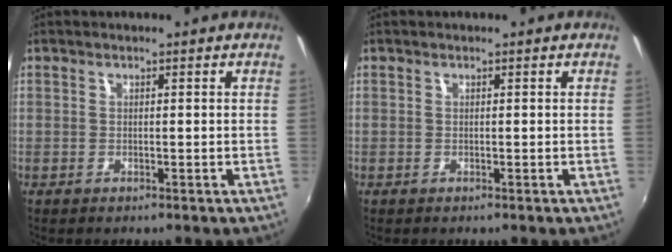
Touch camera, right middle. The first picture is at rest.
{"total": 0.0}